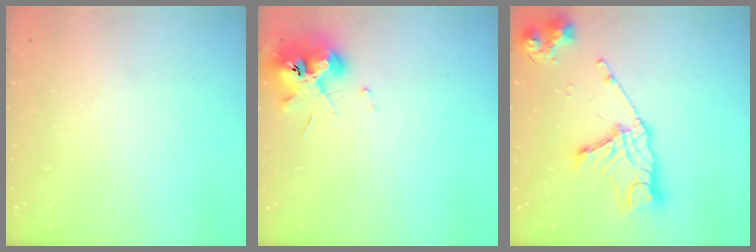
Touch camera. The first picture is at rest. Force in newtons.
{"total": 10.6, "press": 10.5, "slide": 1.5}
{"total": 16.9, "press": 16.8, "slide": 1.4}